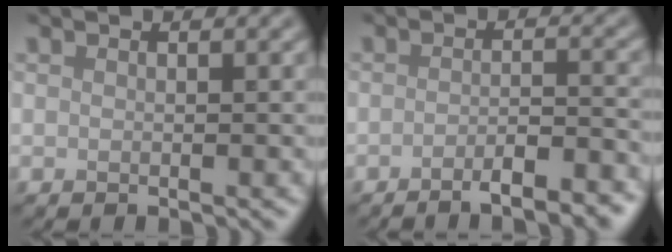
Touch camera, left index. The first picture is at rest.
{"total": 5.0, "force": [-3.3, 1.3, 3.6], "torque": [-0.041, 0.007, -0.045]}